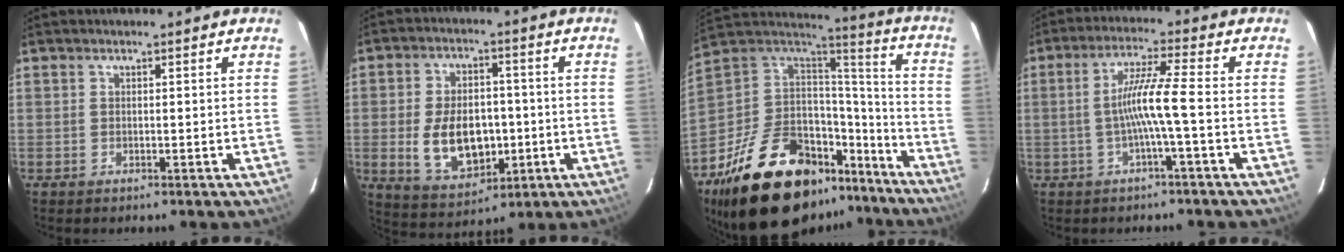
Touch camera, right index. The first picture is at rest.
{"total": 12.8, "force": [-1.9, 8.2, 9.7], "torque": [-0.198, -0.001, -0.012]}
{"total": 30.0, "force": [-20.0, 15.0, 16.6], "torque": [-0.331, 0.013, -0.293]}
{"total": 7.0, "force": [-1.8, -1.3, 6.6], "torque": [-0.138, 0.003, -0.029]}